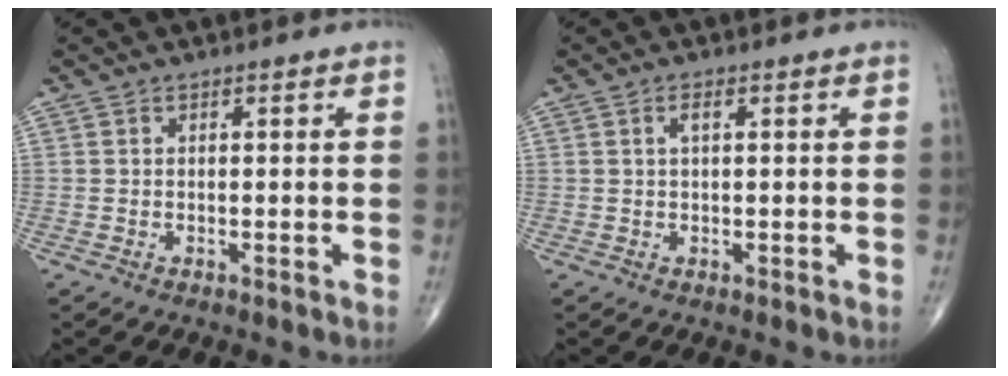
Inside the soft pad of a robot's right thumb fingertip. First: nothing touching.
{"total": 1.5, "force": [0.5, 0.5, 1.3], "torque": [-0.025, 0.002, 0.008]}